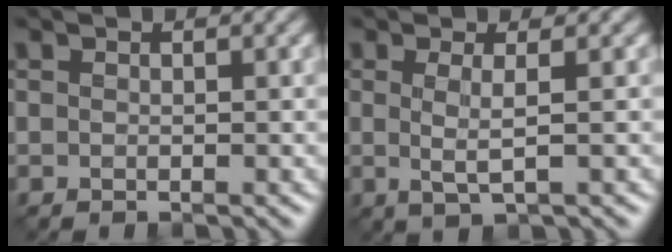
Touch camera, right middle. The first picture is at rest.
{"total": 1.8, "force": [0.1, 0.2, 1.8], "torque": [-0.039, -0.006, 0.002]}